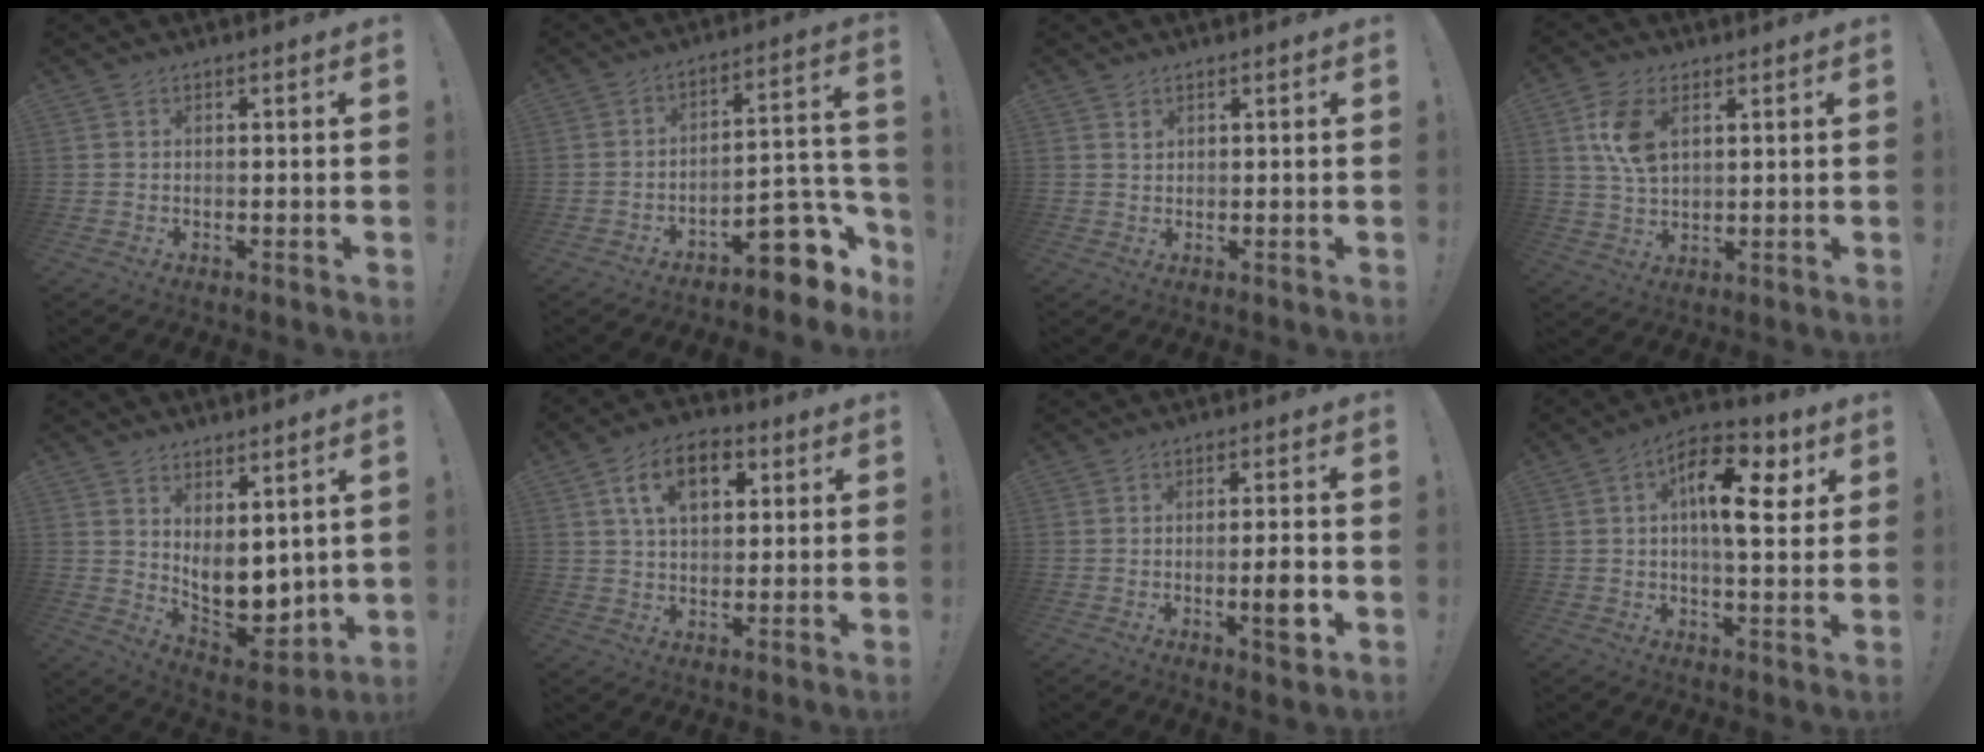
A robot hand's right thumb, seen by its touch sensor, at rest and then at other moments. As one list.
[{"total": 14.3, "force": [-8.7, 5.6, 9.8], "torque": [-0.087, 0.046, -0.134]}, {"total": 1.4, "force": [1.0, 0.9, 0.3], "torque": [0.005, -0.005, 0.017]}, {"total": 9.3, "force": [3.5, 5.5, 6.6], "torque": [-0.126, -0.003, 0.064]}, {"total": 9.5, "force": [1.6, 7.0, 6.3], "torque": [-0.069, -0.033, 0.042]}, {"total": 12.4, "force": [4.4, 7.9, 8.5], "torque": [-0.133, 0.009, 0.079]}, {"total": 6.7, "force": [-2.1, 0.8, 6.3], "torque": [-0.078, -0.003, -0.036]}, {"total": 14.1, "force": [4.6, 6.3, 11.8], "torque": [-0.171, -0.011, 0.072]}]